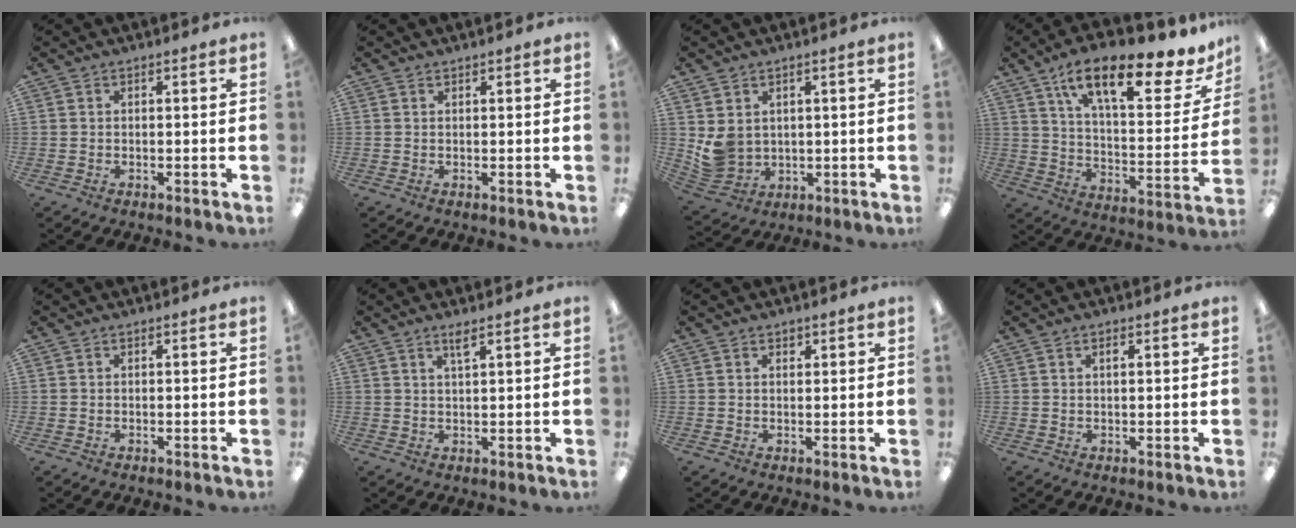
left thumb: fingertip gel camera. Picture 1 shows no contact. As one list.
[{"total": 0.6, "force": [0.5, 0.1, 0.1], "torque": [-0.003, 0.001, 0.010]}, {"total": 5.5, "force": [2.0, 4.7, 2.1], "torque": [-0.047, -0.003, 0.043]}, {"total": 20.5, "force": [13.7, 6.6, 13.8], "torque": [-0.209, -0.086, 0.221]}, {"total": 0.0}, {"total": 2.6, "force": [1.9, 0.2, 1.7], "torque": [-0.039, 0.001, 0.034]}, {"total": 1.1, "force": [0.9, 0.5, 0.4], "torque": [0.000, -0.003, 0.016]}, {"total": 1.1, "force": [0.6, 0.4, 0.9], "torque": [-0.020, 0.003, 0.010]}]